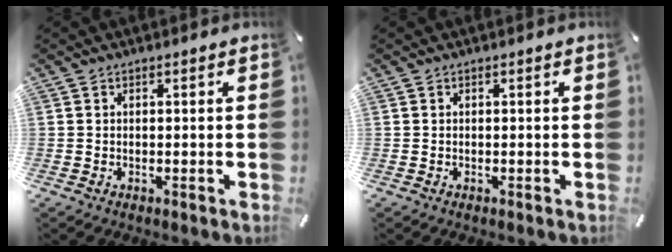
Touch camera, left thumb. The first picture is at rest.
{"total": 0.0}